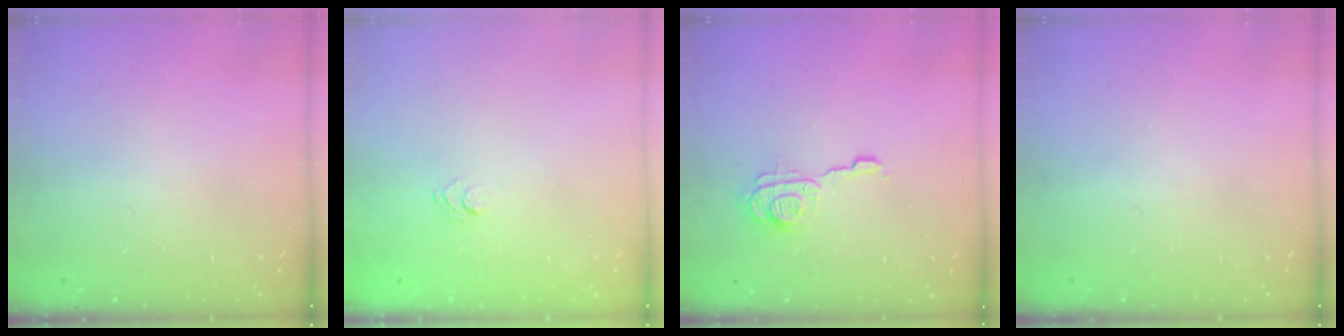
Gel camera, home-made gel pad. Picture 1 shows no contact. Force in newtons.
{"total": 2.6, "press": 2.3, "slide": 1.1}
{"total": 9.0, "press": 9.0, "slide": 0.6}
{"total": 0.0}